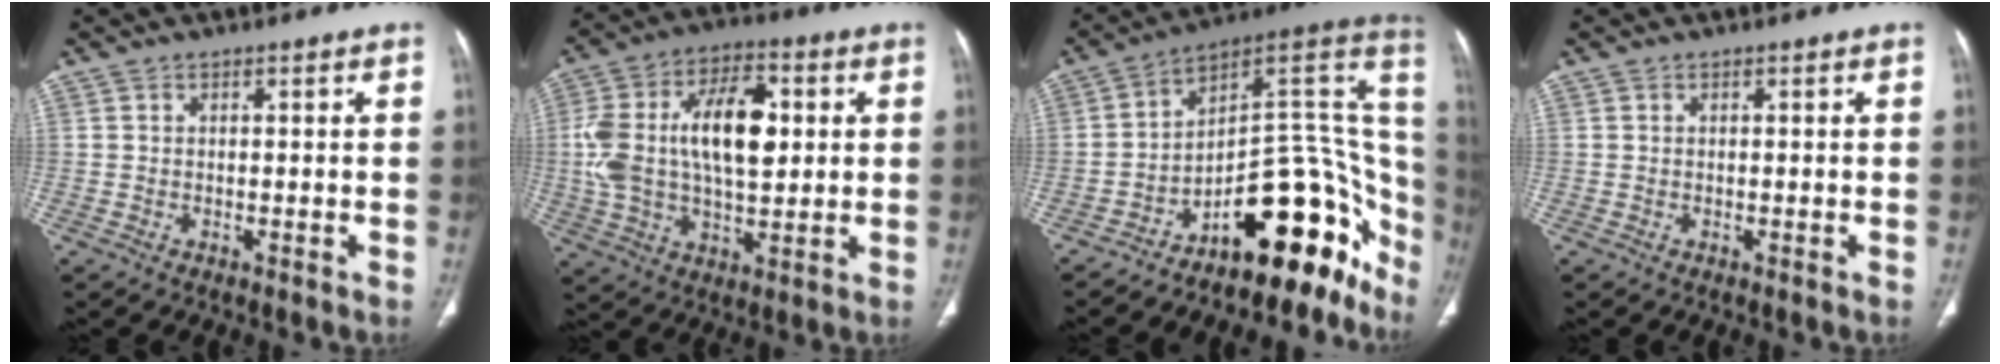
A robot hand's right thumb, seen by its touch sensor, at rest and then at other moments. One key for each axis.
{"total": 18.9, "fx": 2.6, "fy": 10.1, "fz": 15.7, "tx": -0.281, "ty": 0.015, "tz": 0.045}
{"total": 23.2, "fx": -13.1, "fy": 10.0, "fz": 16.4, "tx": -0.098, "ty": 0.144, "tz": -0.186}
{"total": 0.0}